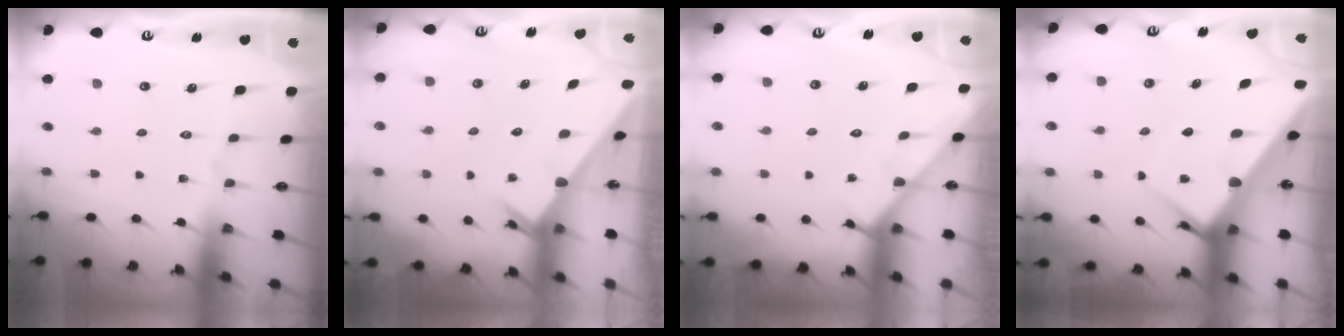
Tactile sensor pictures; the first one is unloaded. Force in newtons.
{"total": 2.0, "press": 2.0, "slide": 0.1}
{"total": 2.7, "press": 2.7, "slide": 0.2}
{"total": 7.3, "press": 7.3, "slide": 0.7}